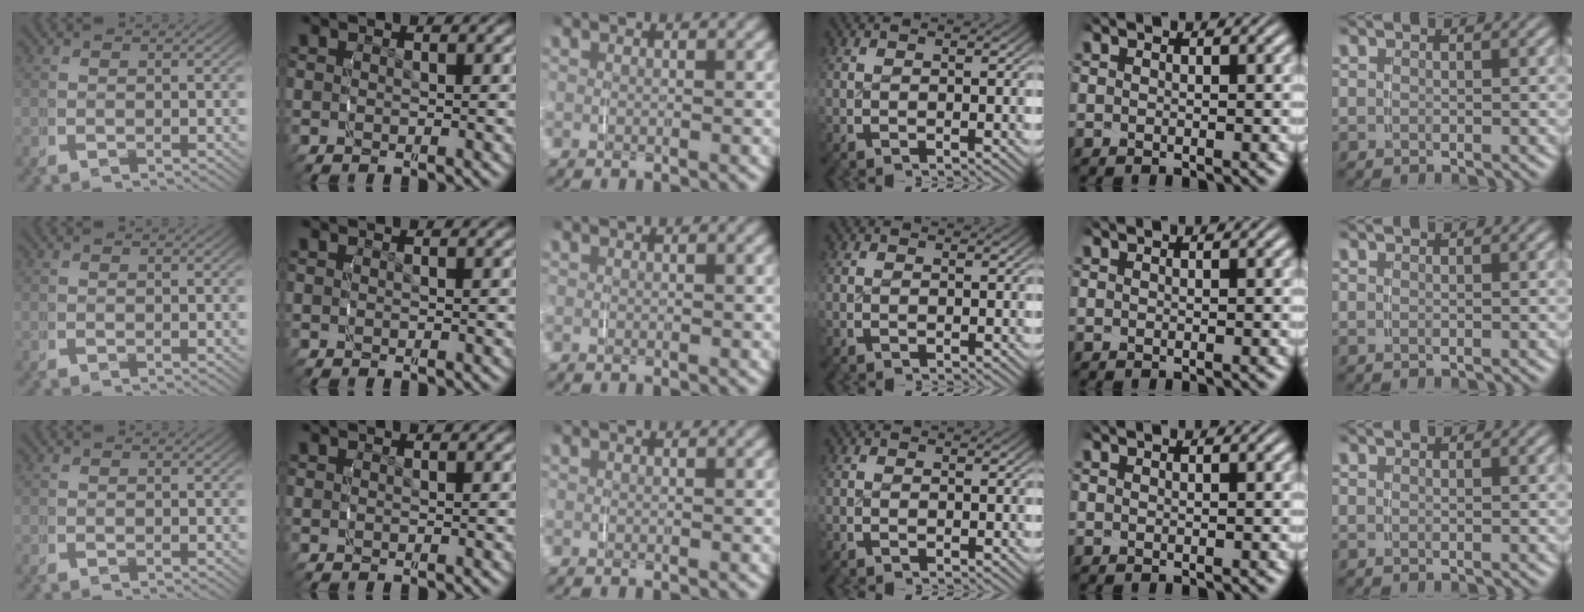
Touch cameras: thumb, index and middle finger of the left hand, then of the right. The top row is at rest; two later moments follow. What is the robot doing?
{"motion": "grasp_and_lifting", "object": "fork"}